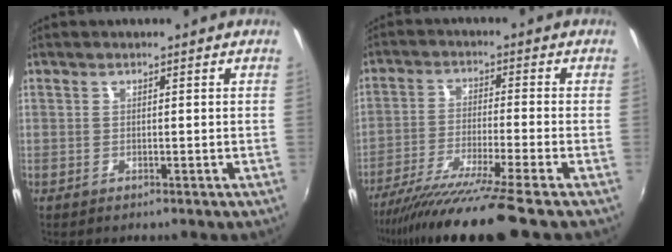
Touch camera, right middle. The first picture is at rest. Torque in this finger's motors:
{"motor_torque": [1.14, -1.00, 0.67, 0.21]}